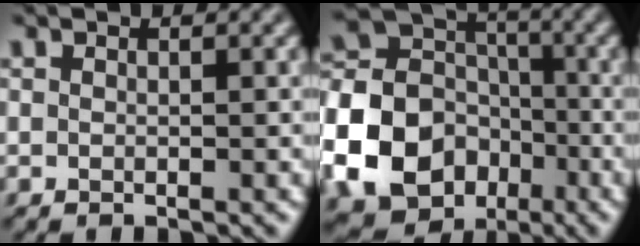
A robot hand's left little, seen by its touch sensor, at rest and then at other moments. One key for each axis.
{"total": 18.2, "fx": -6.8, "fy": 15.7, "fz": 6.4, "tx": -0.177, "ty": -0.027, "tz": -0.138}